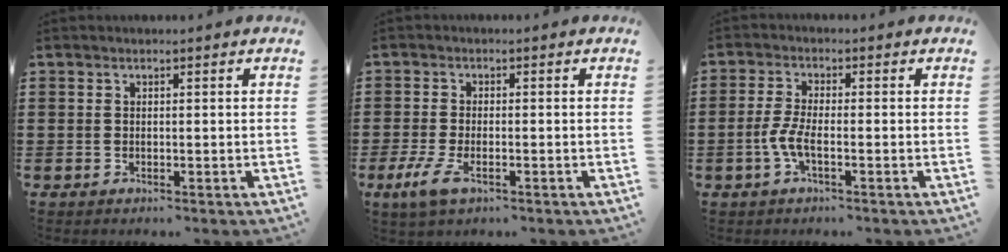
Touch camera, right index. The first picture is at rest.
{"total": 3.5, "force": [-1.7, 1.2, 2.9], "torque": [-0.076, -0.011, -0.038]}
{"total": 4.0, "force": [-1.5, 0.9, 3.6], "torque": [-0.090, -0.007, -0.034]}